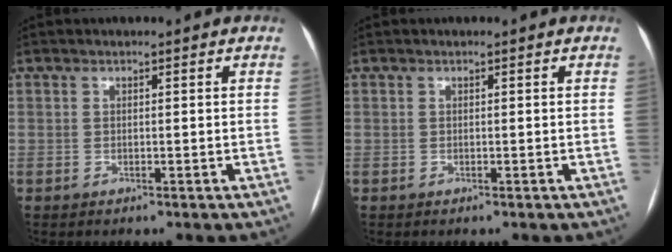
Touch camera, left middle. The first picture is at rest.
{"total": 0.0}